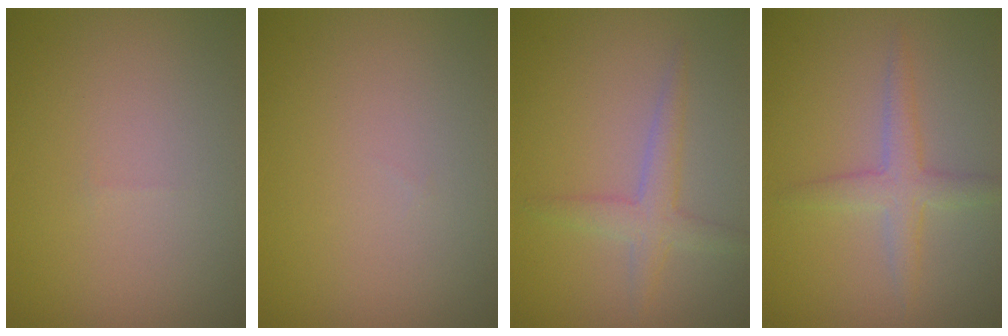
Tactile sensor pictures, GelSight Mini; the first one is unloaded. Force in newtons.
{"total": 0.0}
{"total": 2.4, "press": 2.4, "slide": 0.1}
{"total": 2.7, "press": 2.7, "slide": 0.1}